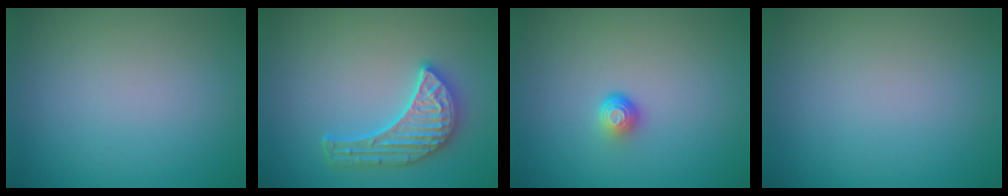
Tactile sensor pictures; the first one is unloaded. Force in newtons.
{"total": 4.5, "press": 4.1, "slide": 2.0}
{"total": 1.5, "press": 0.9, "slide": 1.2}
{"total": 0.0}